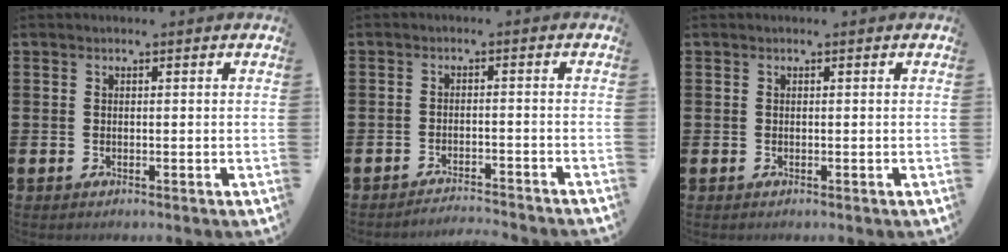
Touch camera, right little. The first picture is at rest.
{"total": 2.2, "force": [-2.2, -0.3, 0.0], "torque": [-0.002, 0.005, -0.048]}
{"total": 0.0}